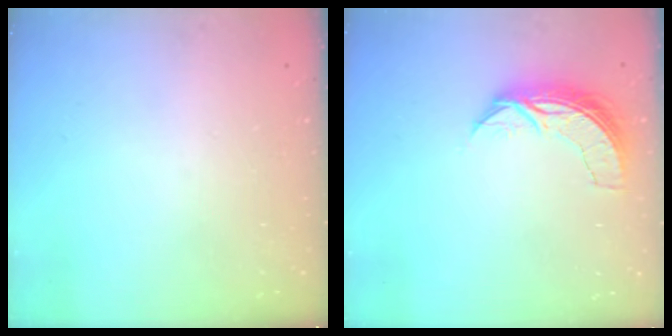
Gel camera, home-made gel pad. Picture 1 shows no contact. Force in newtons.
{"total": 7.4, "press": 7.3, "slide": 0.5}